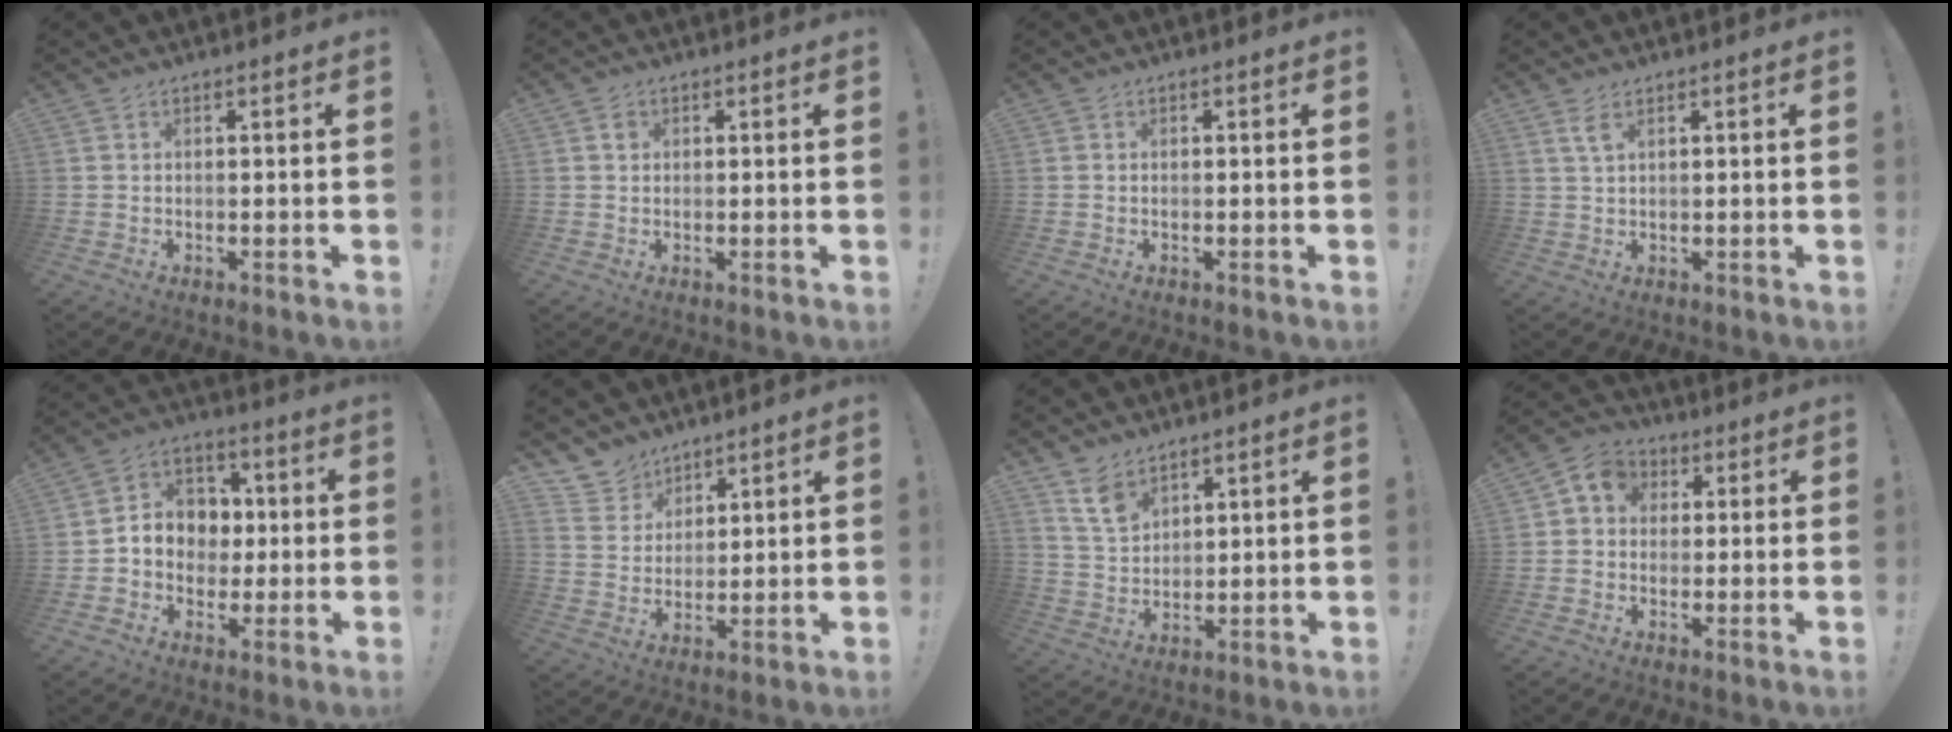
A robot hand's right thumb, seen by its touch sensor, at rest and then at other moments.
{"total": 1.1, "force": [0.5, 0.9, 0.2], "torque": [0.009, -0.003, 0.005]}
{"total": 0.0}
{"total": 3.0, "force": [1.5, 1.0, 2.4], "torque": [-0.046, -0.002, 0.026]}
{"total": 9.7, "force": [-0.7, 9.1, 3.4], "torque": [-0.035, 0.011, -0.004]}
{"total": 7.9, "force": [6.4, 4.6, 0.3], "torque": [-0.017, -0.053, 0.127]}
{"total": 8.5, "force": [6.2, 4.8, 3.2], "torque": [-0.064, -0.032, 0.122]}
{"total": 6.3, "force": [0.9, 5.6, 2.7], "torque": [-0.044, 0.010, 0.020]}